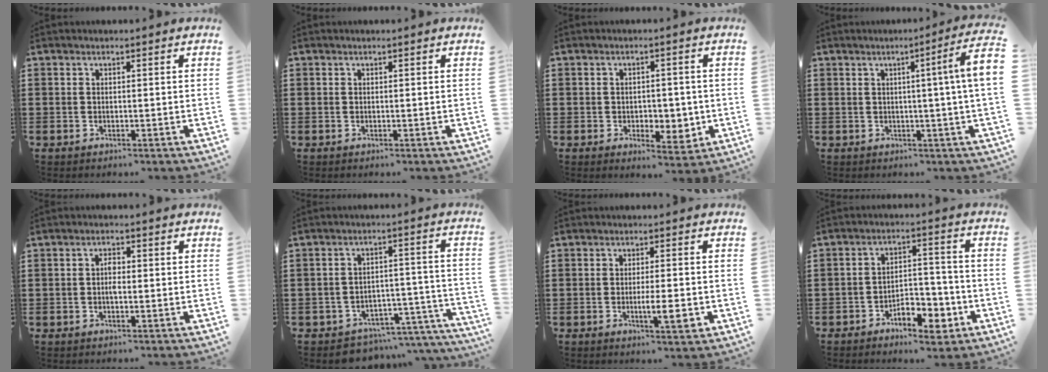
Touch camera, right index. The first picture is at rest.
{"total": 0.0}
{"total": 3.8, "force": [-0.7, 2.8, 2.6], "torque": [-0.045, 0.004, -0.015]}
{"total": 5.6, "force": [0.6, -0.8, 5.5], "torque": [-0.092, -0.013, 0.004]}
{"total": 2.0, "force": [-0.2, 0.7, 1.8], "torque": [-0.034, 0.001, -0.005]}
{"total": 4.3, "force": [-4.0, 1.2, 0.8], "torque": [-0.020, 0.004, -0.084]}
{"total": 5.1, "force": [-1.6, 0.7, 4.8], "torque": [-0.083, -0.008, -0.027]}
{"total": 6.9, "force": [-4.2, 3.3, 4.3], "torque": [-0.068, 0.019, -0.075]}